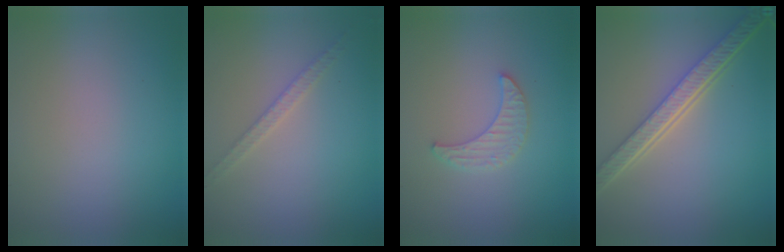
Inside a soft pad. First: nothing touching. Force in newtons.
{"total": 1.7, "press": 1.7, "slide": 0.2}
{"total": 2.2, "press": 2.2, "slide": 0.5}
{"total": 5.6, "press": 4.3, "slide": 3.6}